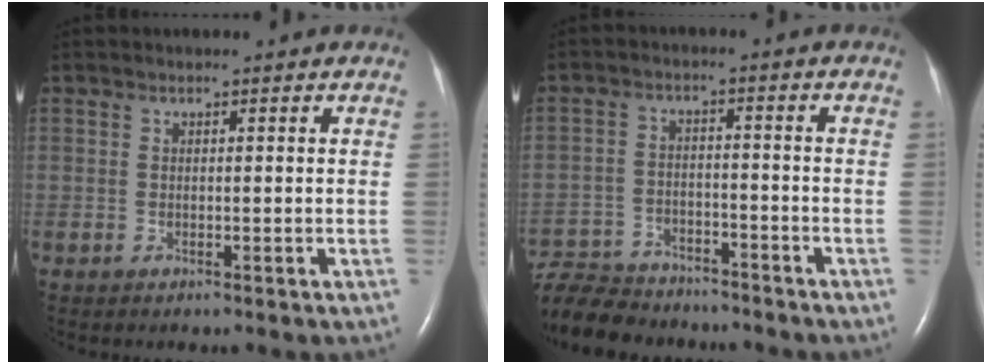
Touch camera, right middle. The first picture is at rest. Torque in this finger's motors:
{"motor_torque": [0.92, -1.22, 0.07, 0.07]}